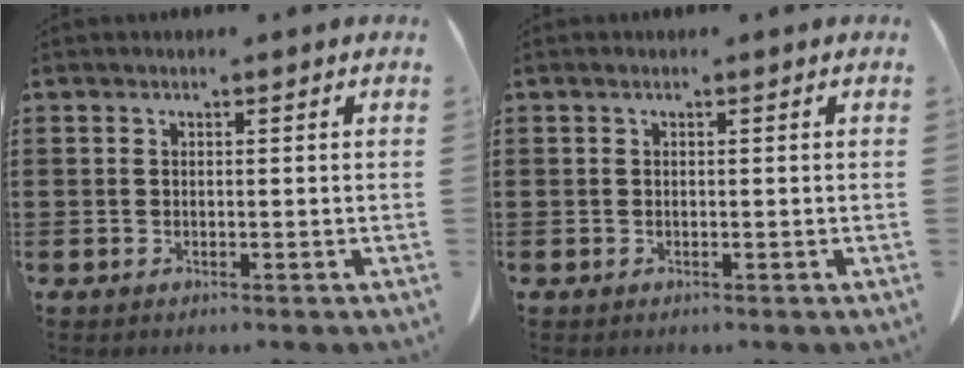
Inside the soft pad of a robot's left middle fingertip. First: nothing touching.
{"total": 0.0}